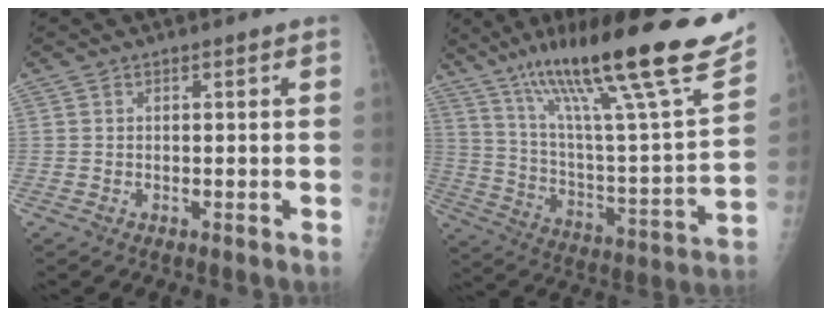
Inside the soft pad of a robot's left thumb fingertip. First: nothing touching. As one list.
[{"total": 32.0, "force": [20.2, 5.2, 24.3], "torque": [-0.371, -0.041, 0.326]}]